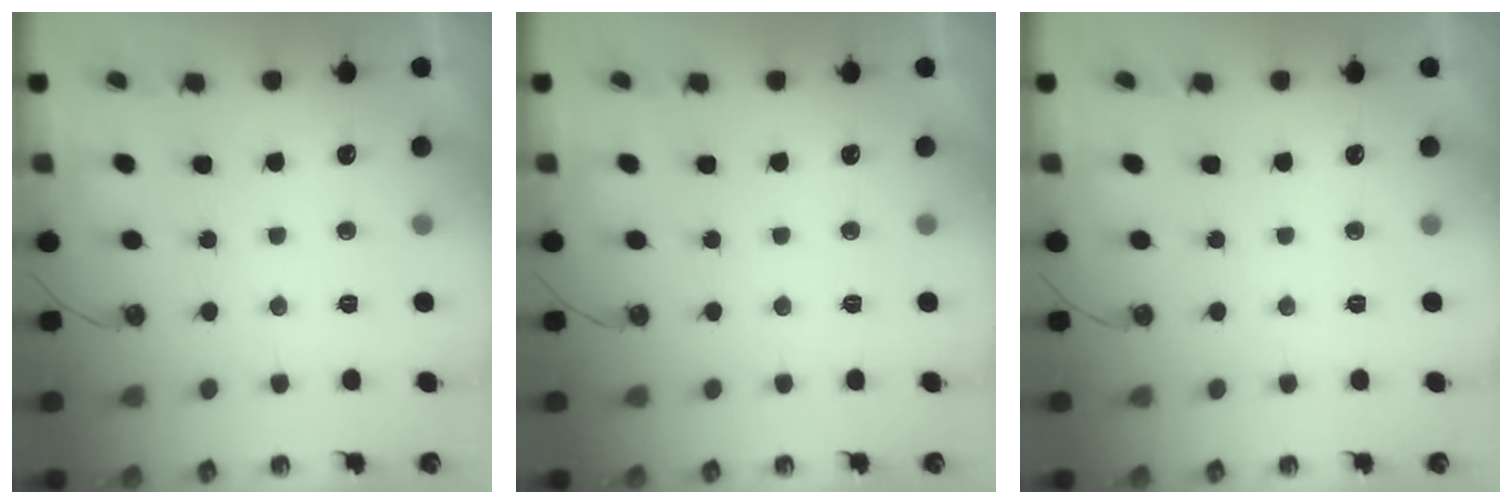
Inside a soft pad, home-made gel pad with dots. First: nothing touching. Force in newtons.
{"total": 0.0}
{"total": 0.0}